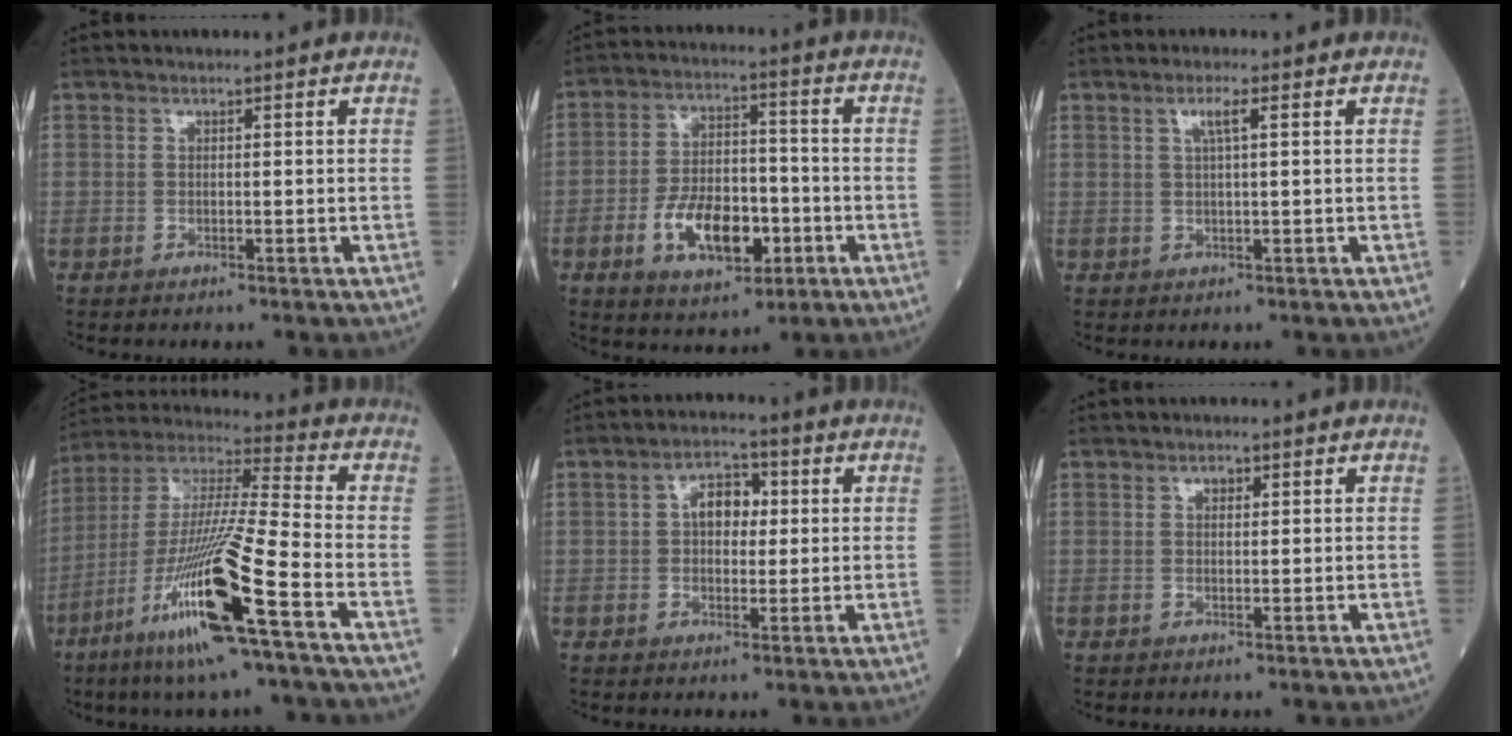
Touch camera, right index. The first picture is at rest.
{"total": 11.2, "force": [-4.0, 5.6, 8.8], "torque": [-0.166, 0.007, -0.065]}
{"total": 2.4, "force": [0.9, -0.1, 2.2], "torque": [-0.045, 0.005, 0.017]}
{"total": 19.3, "force": [-8.7, -0.4, 17.3], "torque": [-0.370, -0.040, -0.171]}
{"total": 5.2, "force": [0.8, 3.1, 4.1], "torque": [-0.071, 0.018, 0.012]}
{"total": 1.1, "force": [0.5, 0.6, 0.7], "torque": [-0.011, 0.001, 0.007]}